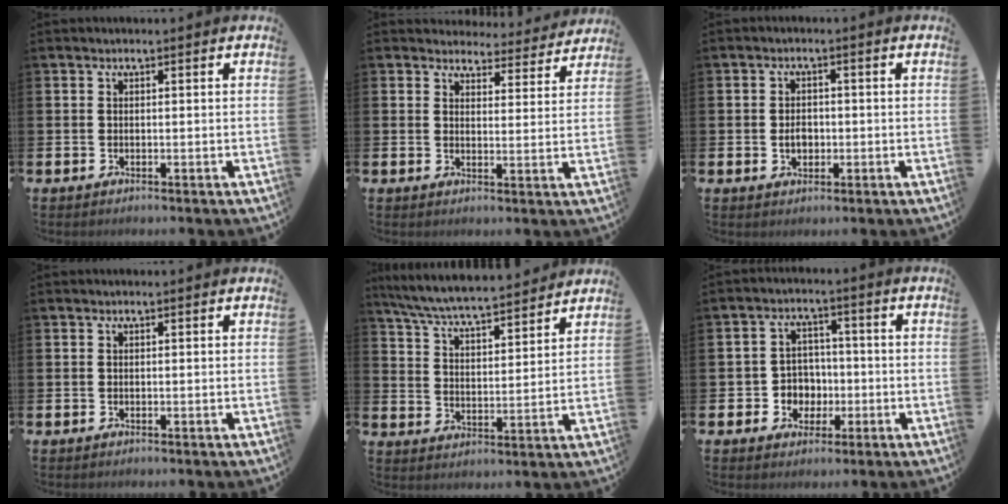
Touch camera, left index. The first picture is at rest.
{"total": 4.0, "force": [3.8, 1.3, 0.0], "torque": [-0.003, -0.034, 0.063]}
{"total": 2.3, "force": [-0.3, 1.8, 1.4], "torque": [-0.009, -0.002, -0.012]}
{"total": 0.0}
{"total": 7.1, "force": [6.8, 0.4, 1.9], "torque": [-0.065, -0.050, 0.119]}
{"total": 4.3, "force": [-0.4, 4.2, 0.6], "torque": [-0.026, 0.002, -0.014]}